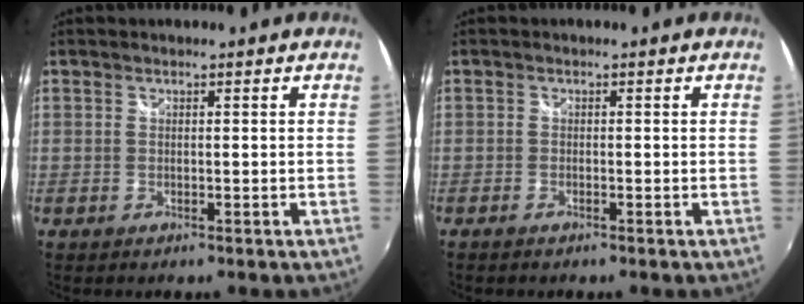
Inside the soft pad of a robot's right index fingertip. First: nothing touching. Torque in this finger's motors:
{"motor_torque": [-0.20, -0.16, 0.11, 0.00]}